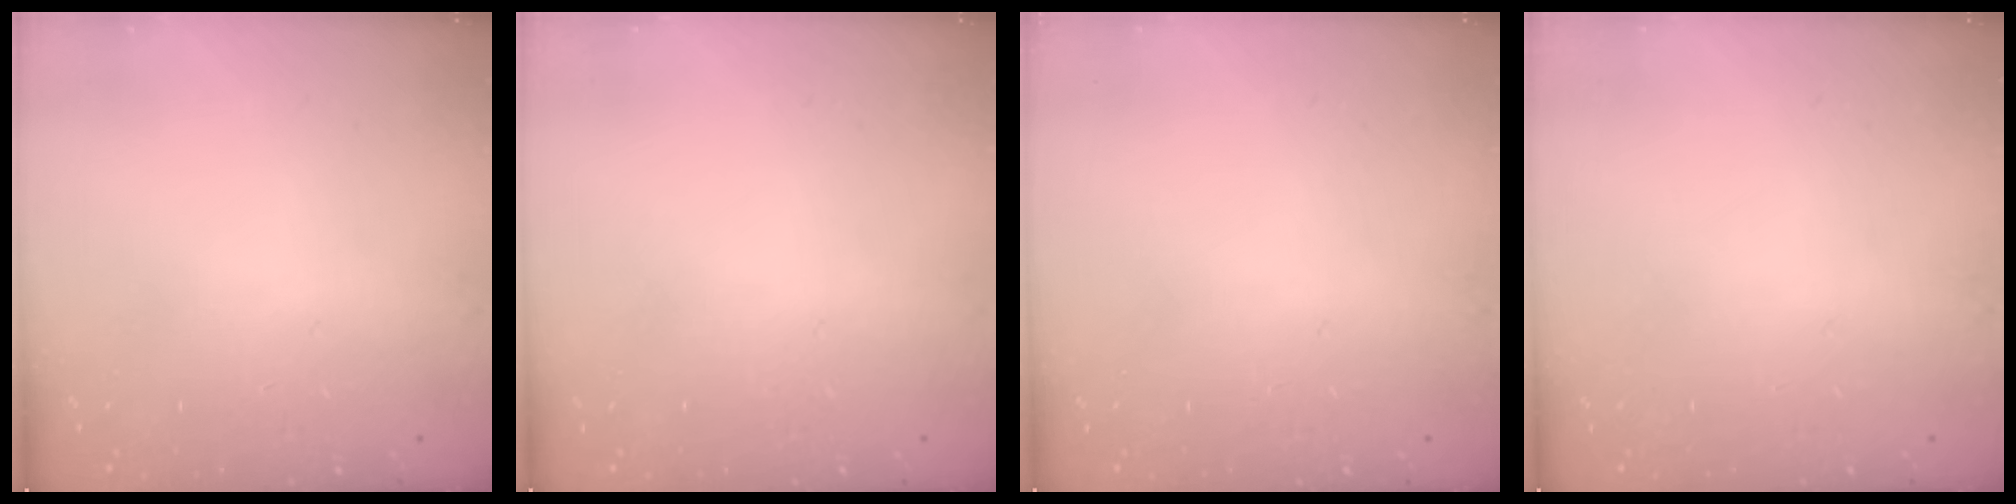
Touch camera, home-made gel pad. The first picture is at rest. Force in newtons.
{"total": 0.0}
{"total": 0.0}
{"total": 0.0}